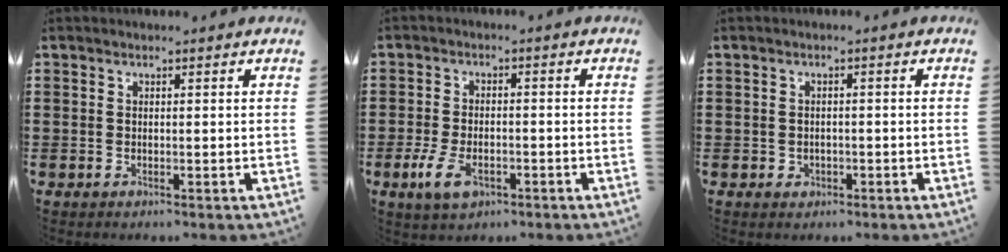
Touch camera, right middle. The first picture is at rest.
{"total": 5.0, "force": [-2.3, 2.6, 3.7], "torque": [-0.088, -0.004, -0.047]}
{"total": 1.1, "force": [-0.4, 0.9, 0.4], "torque": [-0.010, 0.002, -0.010]}